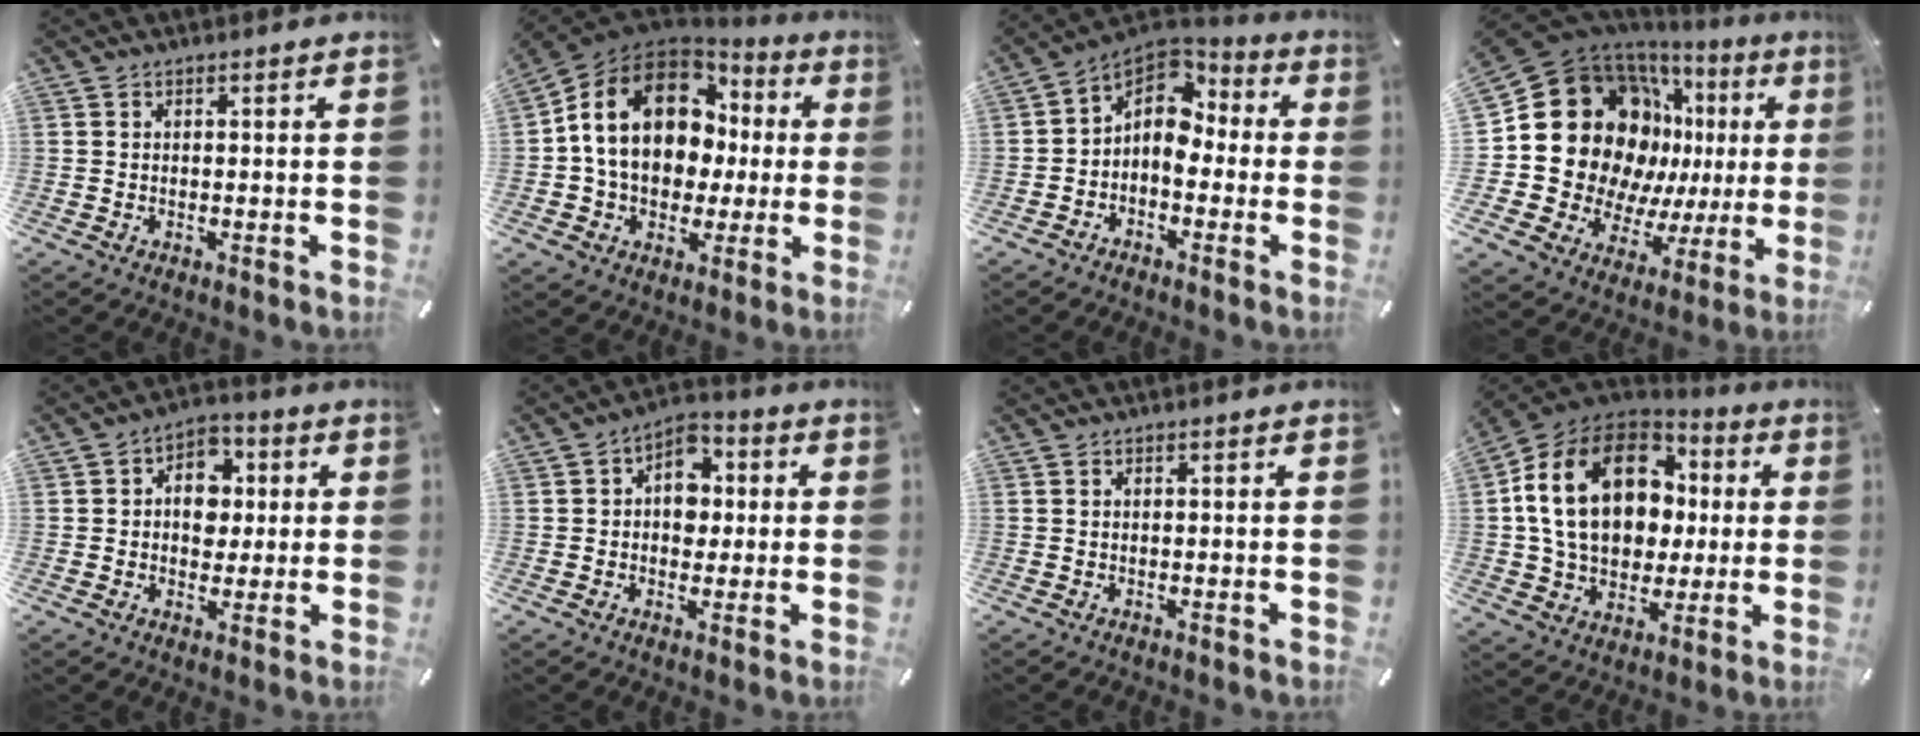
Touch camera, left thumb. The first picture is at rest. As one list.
[{"total": 16.3, "force": [2.8, 13.0, 9.5], "torque": [-0.194, -0.003, 0.059]}, {"total": 8.2, "force": [-0.2, 6.6, 4.9], "torque": [-0.106, -0.003, -0.008]}, {"total": 26.3, "force": [6.4, 19.3, 16.6], "torque": [-0.297, -0.057, 0.155]}, {"total": 8.2, "force": [0.4, 6.9, 4.4], "torque": [-0.057, 0.008, 0.003]}, {"total": 8.0, "force": [0.9, 6.3, 4.8], "torque": [-0.059, 0.001, 0.012]}, {"total": 0.0}, {"total": 20.9, "force": [3.9, 15.9, 13.1], "torque": [-0.256, 0.011, 0.073]}]